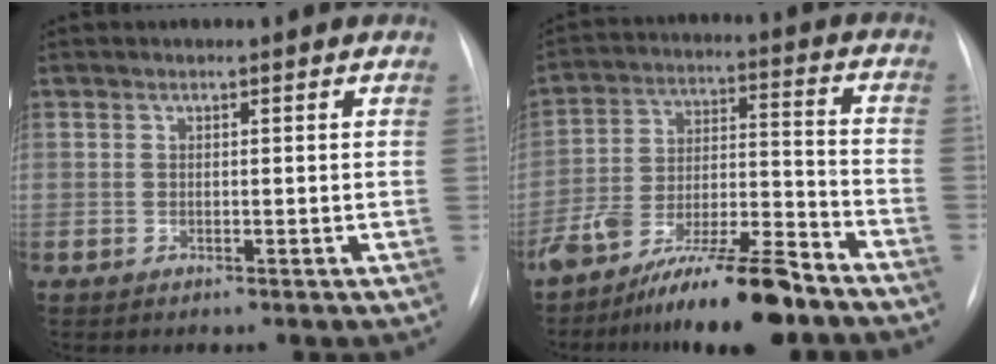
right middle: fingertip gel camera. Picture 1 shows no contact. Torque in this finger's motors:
{"motor_torque": [1.08, -1.06, 0.95, 0.16]}